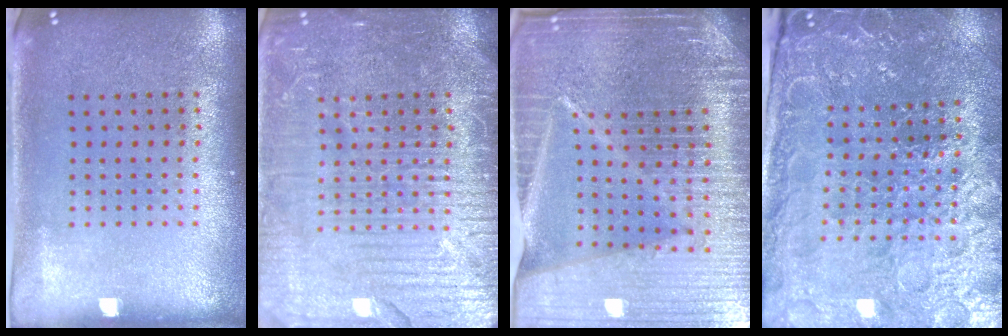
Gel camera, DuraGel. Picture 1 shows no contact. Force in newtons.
{"total": 5.4, "press": 5.3, "slide": 0.7}
{"total": 7.3, "press": 6.2, "slide": 3.9}
{"total": 4.1, "press": 4.0, "slide": 0.8}